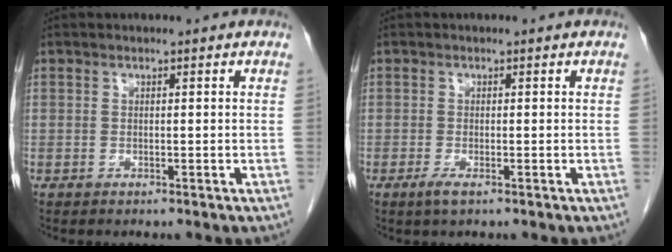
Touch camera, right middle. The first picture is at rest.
{"total": 1.6, "force": [-0.9, 0.3, 1.3], "torque": [-0.029, -0.004, -0.017]}